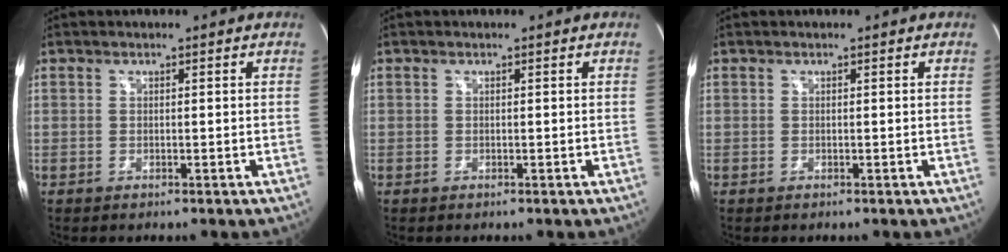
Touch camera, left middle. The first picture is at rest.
{"total": 0.0}
{"total": 0.0}